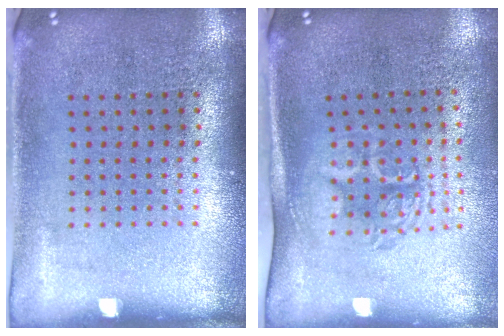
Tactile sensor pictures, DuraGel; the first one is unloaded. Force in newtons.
{"total": 1.7, "press": 1.3, "slide": 1.1}